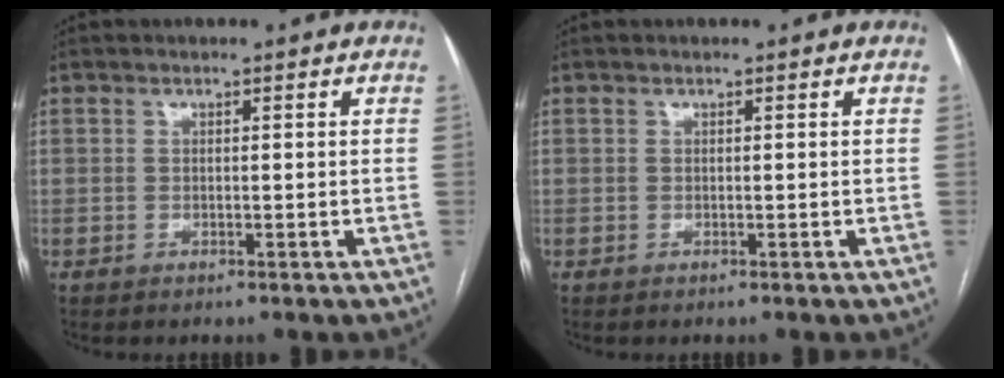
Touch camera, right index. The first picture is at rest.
{"total": 0.0}